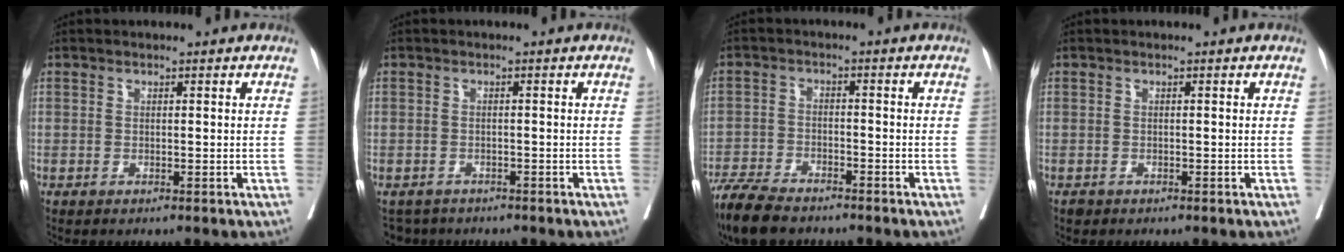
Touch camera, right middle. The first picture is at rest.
{"total": 3.3, "force": [-2.8, 1.7, -0.2], "torque": [-0.002, -0.004, -0.047]}
{"total": 8.2, "force": [-7.0, 2.2, 3.8], "torque": [-0.074, -0.023, -0.126]}
{"total": 0.5, "force": [-0.4, 0.3, 0.0], "torque": [-0.005, 0.000, -0.008]}